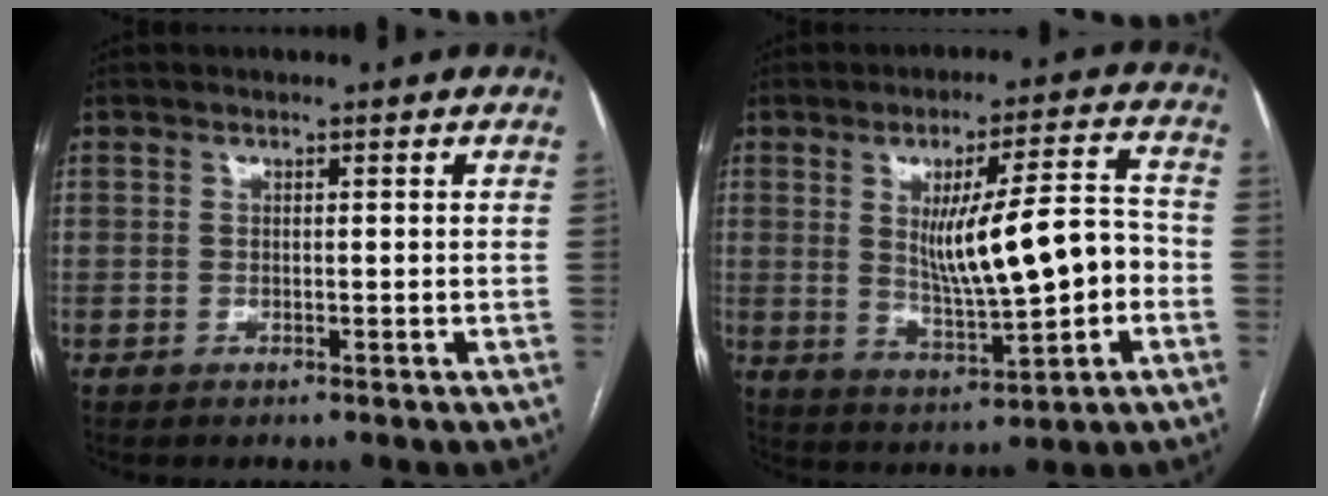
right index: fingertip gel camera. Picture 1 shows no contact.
{"total": 12.6, "force": [-0.5, 2.2, 12.4], "torque": [-0.200, 0.010, 0.004]}